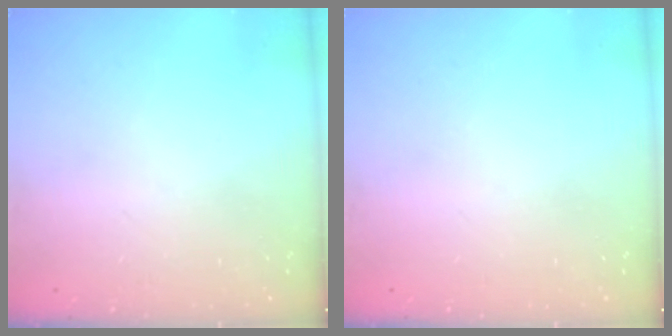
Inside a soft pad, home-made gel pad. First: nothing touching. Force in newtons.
{"total": 0.0}